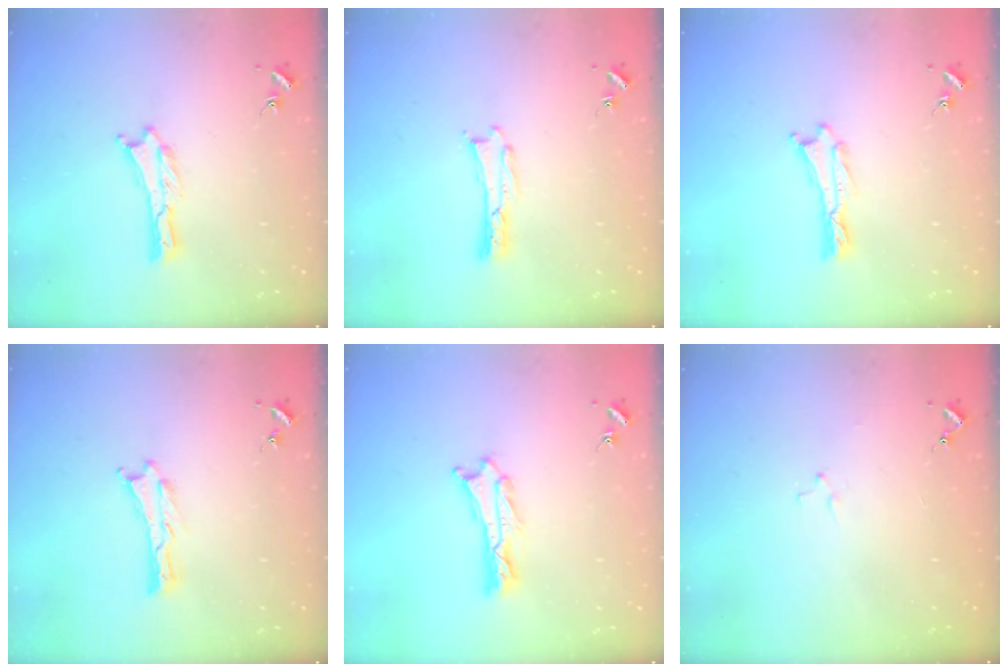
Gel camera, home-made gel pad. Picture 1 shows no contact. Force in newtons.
{"total": 0.0}
{"total": 0.0}
{"total": 0.0}
{"total": 1.1, "press": 1.1, "slide": 0.2}
{"total": 0.8, "press": 0.8, "slide": 0.2}